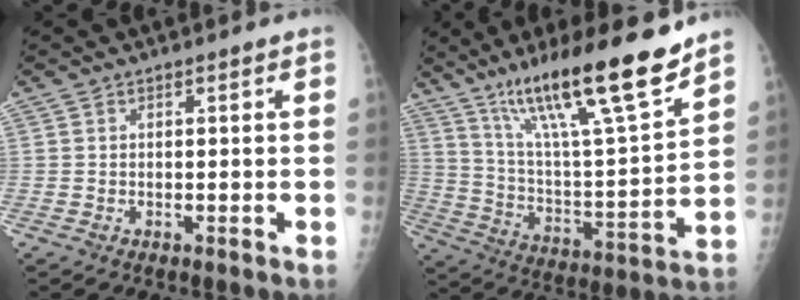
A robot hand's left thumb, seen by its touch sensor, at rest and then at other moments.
{"total": 22.5, "force": [15.8, 2.8, 15.8], "torque": [-0.243, -0.071, 0.275]}